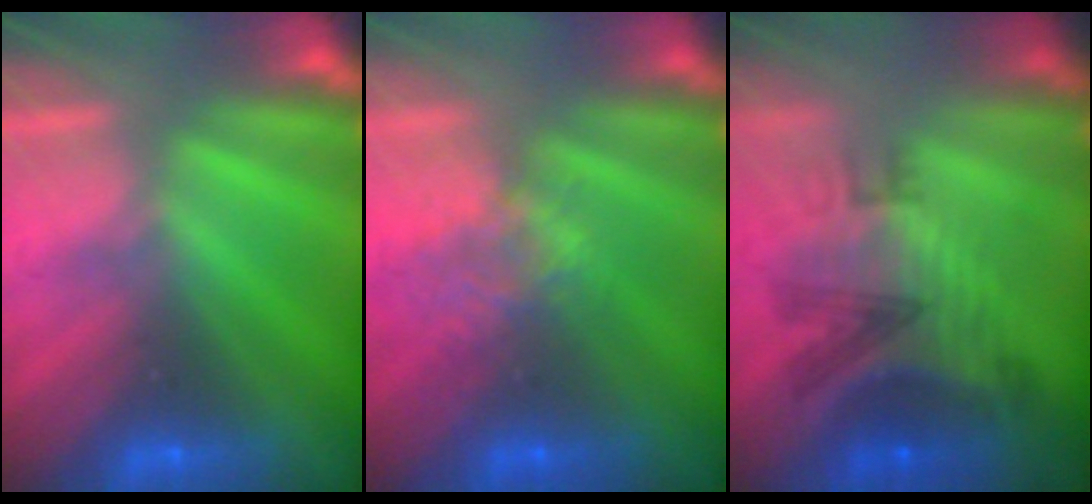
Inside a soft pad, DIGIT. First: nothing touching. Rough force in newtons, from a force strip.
{"total": 4.2}
{"total": 7.0}